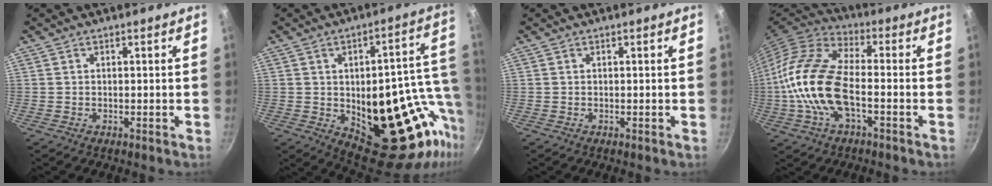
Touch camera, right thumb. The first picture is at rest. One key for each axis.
{"total": 25.0, "fx": -4.0, "fy": 12.2, "fz": 21.4, "tx": -0.211, "ty": -0.003, "tz": -0.031}
{"total": 0.0}
{"total": 18.2, "fx": -2.7, "fy": 9.2, "fz": 15.5, "tx": -0.300, "ty": 0.032, "tz": -0.067}